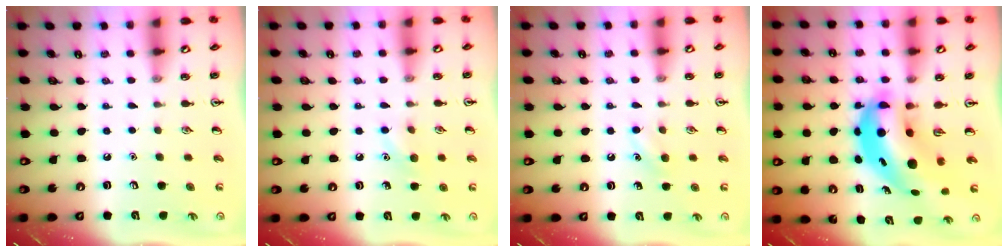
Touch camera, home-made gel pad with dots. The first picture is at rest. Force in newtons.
{"total": 7.0, "press": 6.8, "slide": 1.6}
{"total": 5.8, "press": 5.6, "slide": 1.6}
{"total": 10.6, "press": 10.2, "slide": 2.9}